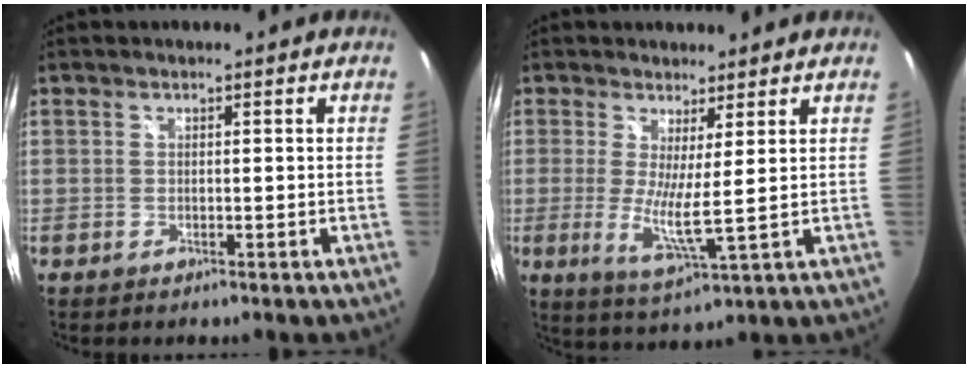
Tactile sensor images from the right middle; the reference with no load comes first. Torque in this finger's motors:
{"motor_torque": [1.45, -0.69, 0.23, 0.12]}